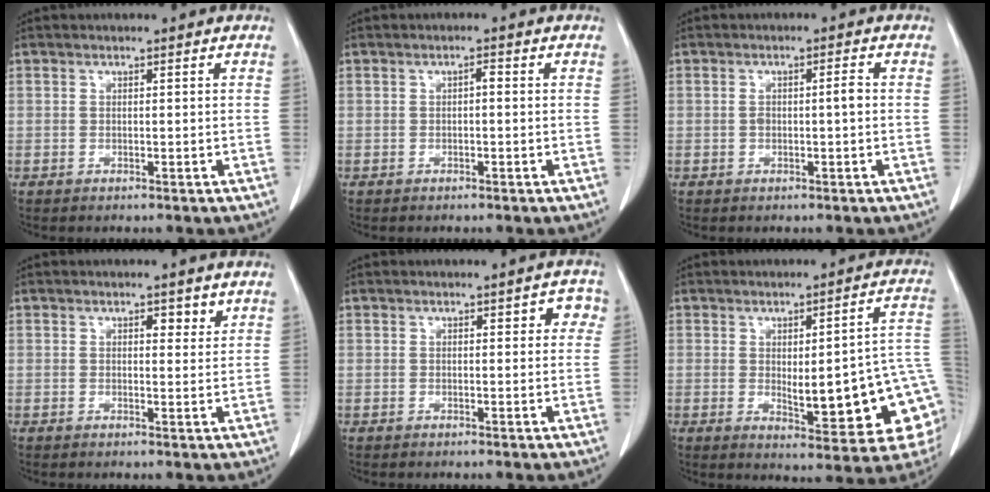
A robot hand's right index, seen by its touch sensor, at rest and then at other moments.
{"total": 0.9, "force": [-0.1, 0.3, 0.9], "torque": [-0.013, 0.003, -0.001]}
{"total": 2.4, "force": [-0.1, 0.4, 2.3], "torque": [-0.046, 0.008, 0.000]}
{"total": 2.1, "force": [1.3, 1.0, 1.4], "torque": [-0.013, -0.004, 0.017]}
{"total": 2.8, "force": [1.0, 1.3, 2.3], "torque": [-0.015, 0.012, 0.007]}
{"total": 17.2, "force": [-2.2, 4.0, 16.6], "torque": [-0.148, 0.017, -0.008]}